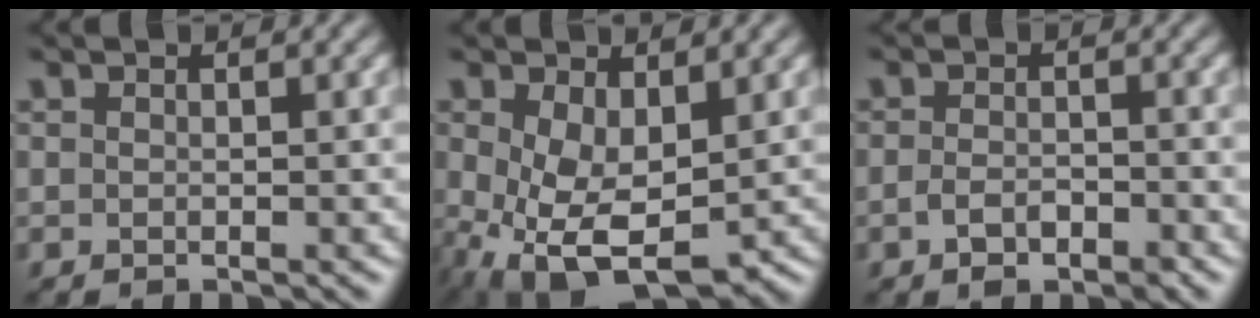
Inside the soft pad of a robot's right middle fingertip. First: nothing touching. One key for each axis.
{"total": 7.2, "fx": -0.7, "fy": 4.2, "fz": 5.7, "tx": -0.134, "ty": -0.022, "tz": 0.003}
{"total": 2.1, "fx": -1.1, "fy": 1.1, "fz": 1.5, "tx": -0.027, "ty": 0.002, "tz": -0.019}